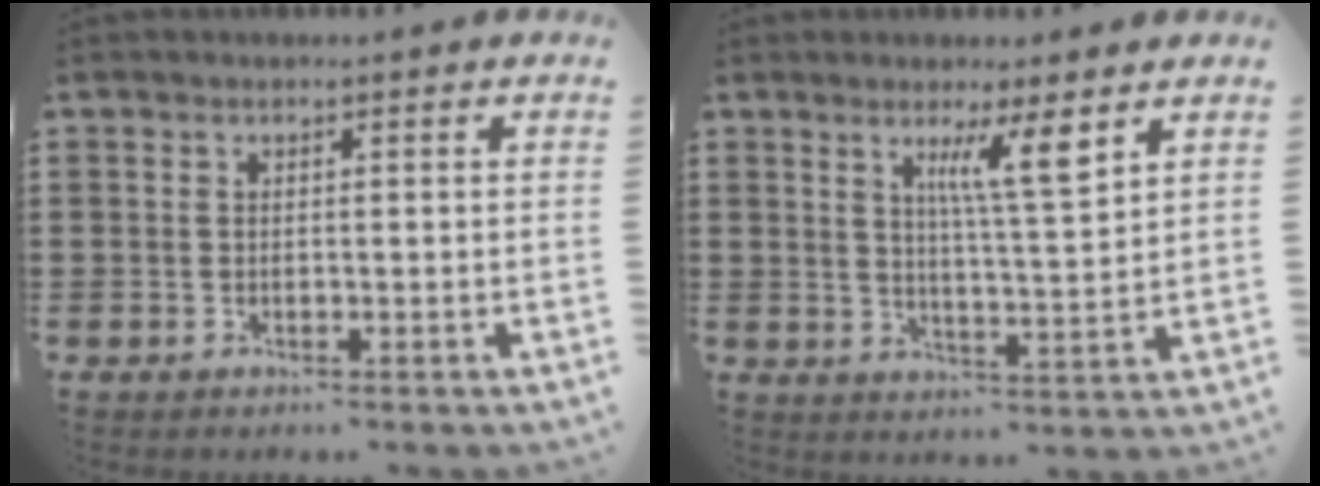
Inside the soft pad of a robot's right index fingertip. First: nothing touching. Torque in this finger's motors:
{"motor_torque": [0.35, 0.09, 0.38, 0.09]}